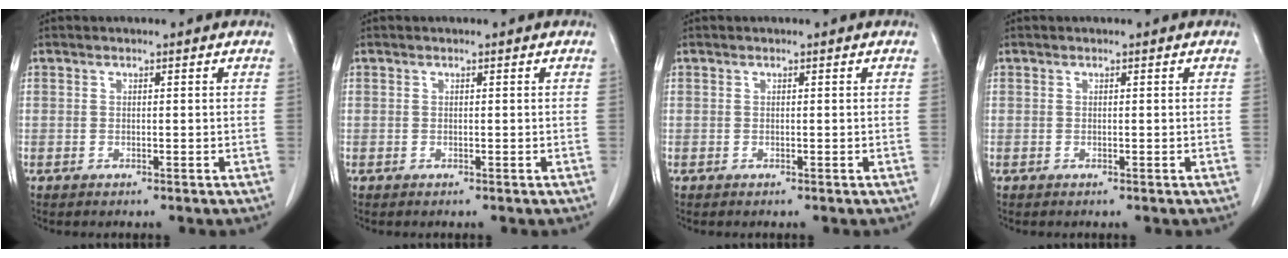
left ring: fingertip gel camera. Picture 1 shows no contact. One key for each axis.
{"total": 0.0}
{"total": 0.0}
{"total": 0.0}